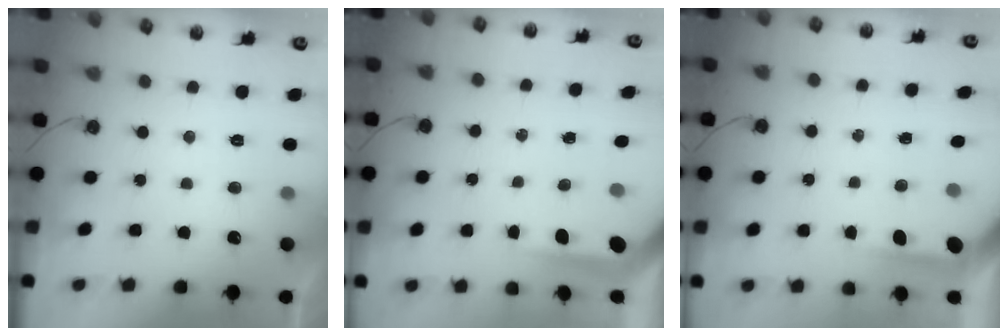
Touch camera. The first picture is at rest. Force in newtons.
{"total": 4.8, "press": 4.8, "slide": 0.4}
{"total": 4.0, "press": 4.0, "slide": 0.3}